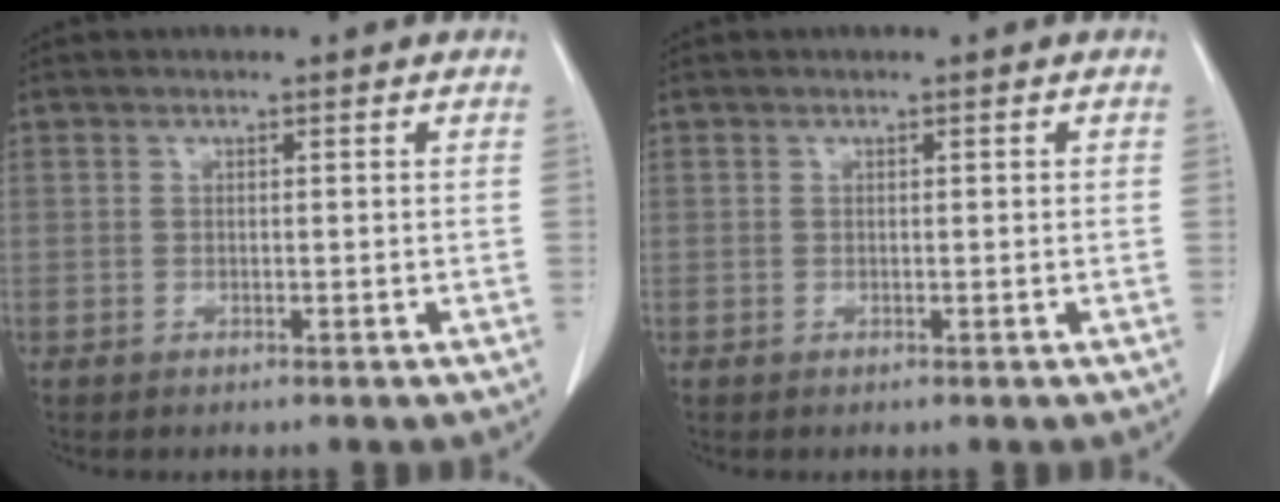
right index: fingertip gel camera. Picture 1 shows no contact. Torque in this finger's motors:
{"motor_torque": [-0.05, 0.01, -0.01, -0.01]}